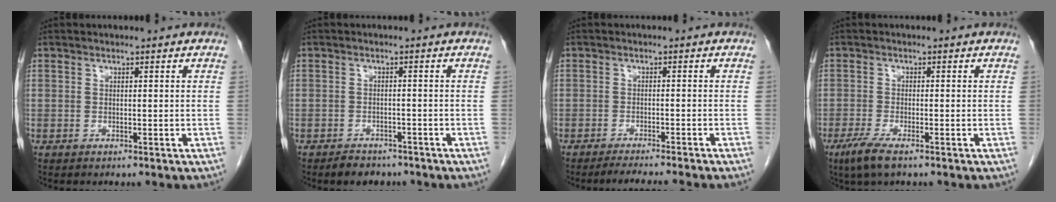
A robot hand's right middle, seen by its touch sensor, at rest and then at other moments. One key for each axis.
{"total": 3.6, "fx": -2.9, "fy": 1.8, "fz": 0.9, "tx": -0.020, "ty": 0.001, "tz": -0.041}
{"total": 6.1, "fx": -5.4, "fy": -0.8, "fz": 2.7, "tx": -0.027, "ty": -0.012, "tz": -0.082}
{"total": 4.1, "fx": -2.6, "fy": 0.7, "fz": 3.0, "tx": -0.070, "ty": -0.012, "tz": -0.050}